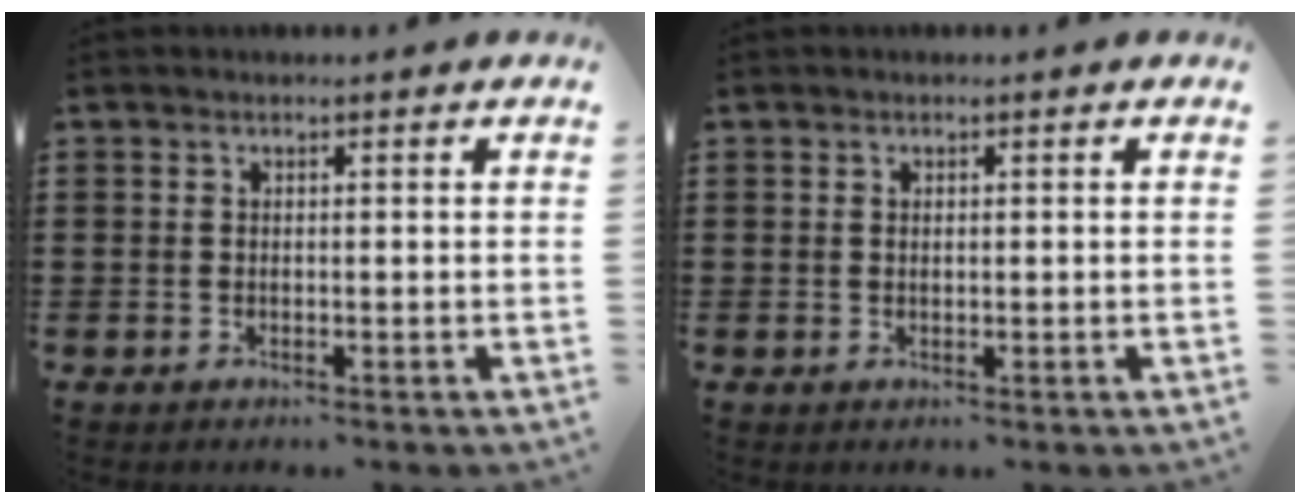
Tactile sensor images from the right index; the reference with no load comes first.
{"total": 0.6, "force": [0.2, 0.3, 0.4], "torque": [-0.010, 0.000, 0.004]}